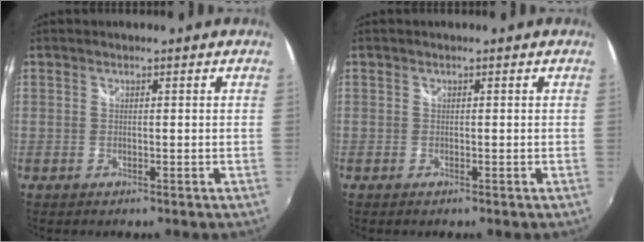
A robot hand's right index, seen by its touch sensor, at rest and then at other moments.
{"total": 0.0}